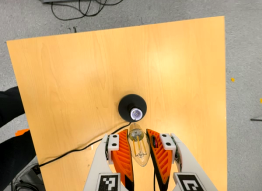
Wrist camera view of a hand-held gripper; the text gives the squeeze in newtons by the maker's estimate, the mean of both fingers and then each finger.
{"total": 19.8, "left": 21.1, "right": 18.4}